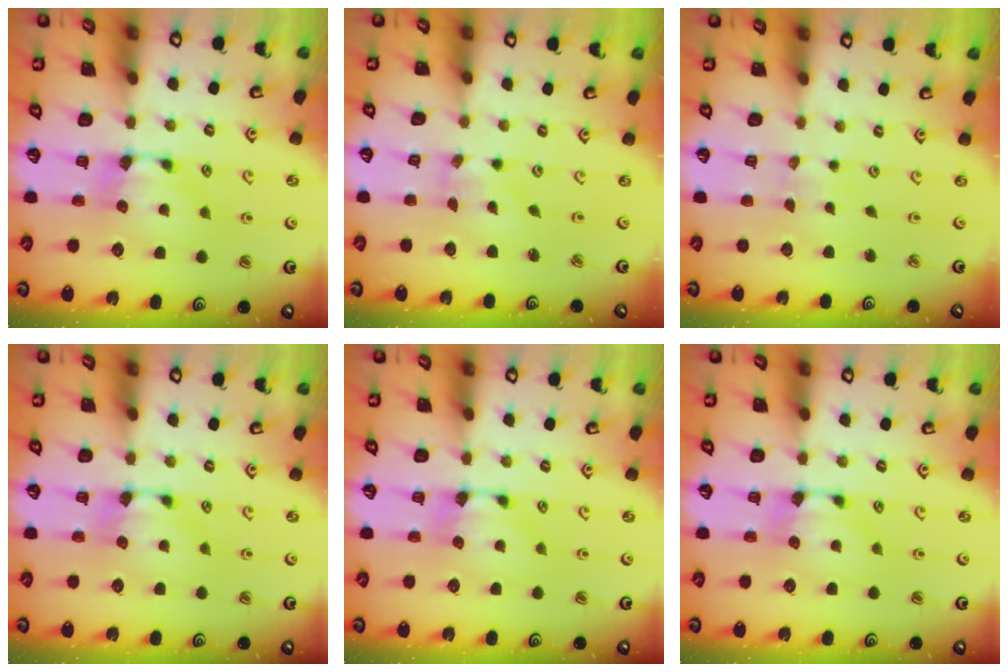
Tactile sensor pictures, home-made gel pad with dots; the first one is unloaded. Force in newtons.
{"total": 2.1, "press": 1.8, "slide": 1.1}
{"total": 3.4, "press": 3.4, "slide": 0.1}
{"total": 0.0}
{"total": 0.0}
{"total": 0.0}